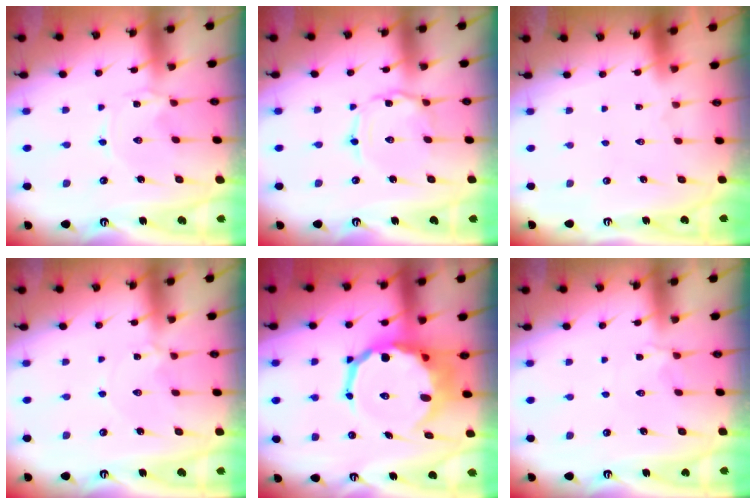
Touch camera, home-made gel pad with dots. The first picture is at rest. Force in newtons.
{"total": 2.0, "press": 2.0, "slide": 0.2}
{"total": 1.6, "press": 1.6, "slide": 0.1}
{"total": 1.1, "press": 1.0, "slide": 0.4}
{"total": 15.0, "press": 14.5, "slide": 3.6}
{"total": 2.1, "press": 2.0, "slide": 0.8}